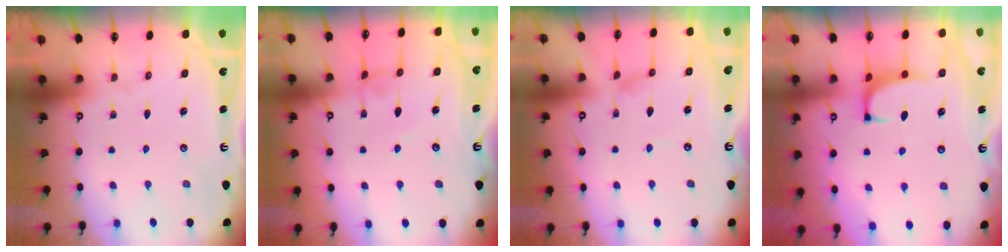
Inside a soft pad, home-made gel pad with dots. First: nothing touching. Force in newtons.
{"total": 2.0, "press": 2.0, "slide": 0.2}
{"total": 1.4, "press": 1.4, "slide": 0.2}
{"total": 1.0, "press": 0.4, "slide": 0.9}